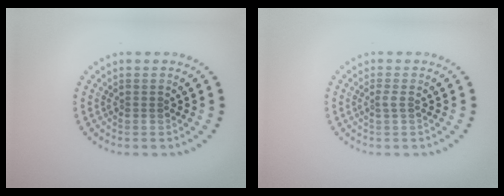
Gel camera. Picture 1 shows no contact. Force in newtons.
{"total": 0.9, "press": 0.6, "slide": 0.6}